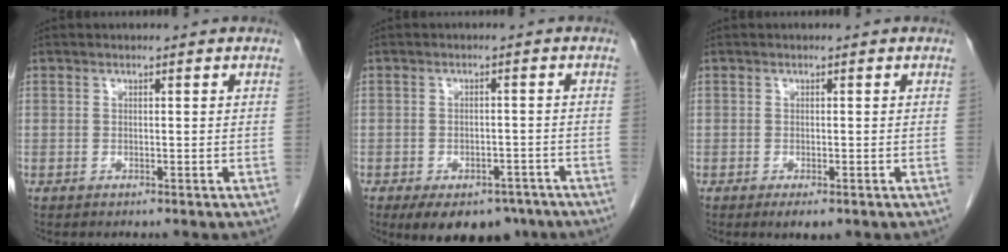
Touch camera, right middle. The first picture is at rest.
{"total": 11.0, "force": [-7.6, 6.1, 5.1], "torque": [-0.079, 0.003, -0.103]}
{"total": 2.2, "force": [-1.3, 0.7, 1.6], "torque": [-0.020, -0.003, -0.016]}